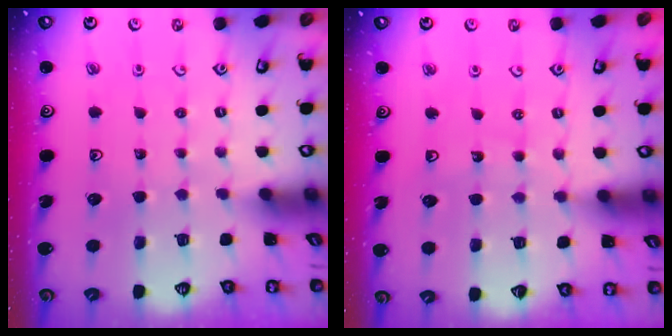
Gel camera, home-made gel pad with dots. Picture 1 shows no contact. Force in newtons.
{"total": 7.1, "press": 6.6, "slide": 2.6}